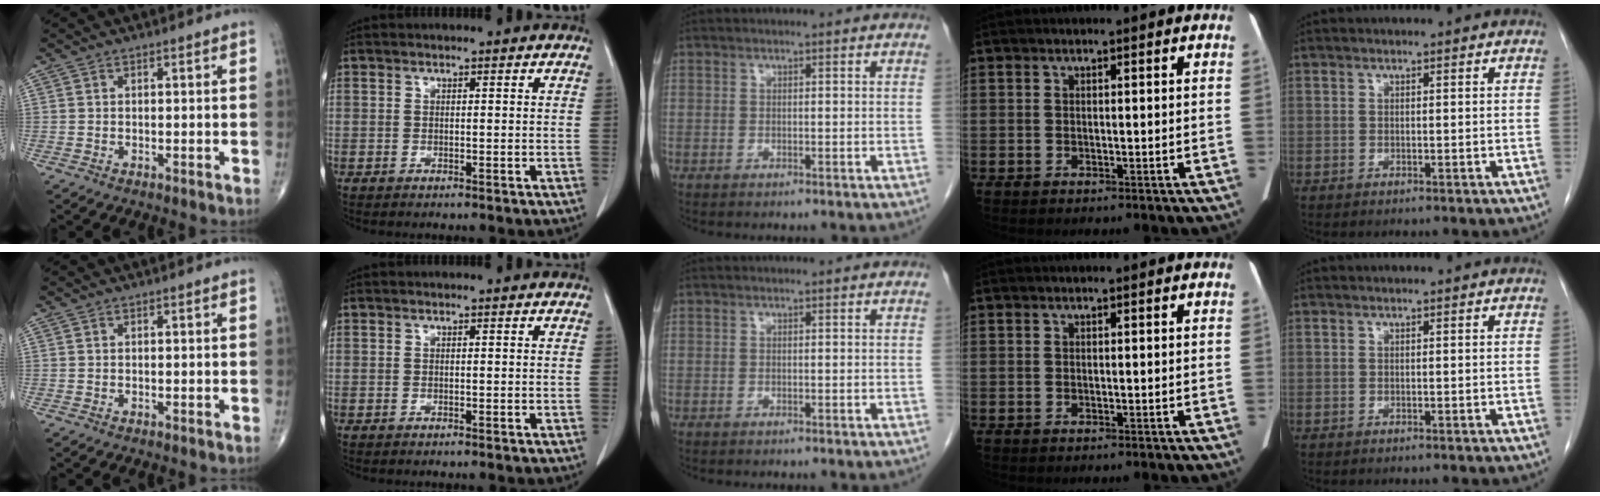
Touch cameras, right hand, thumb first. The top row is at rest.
{}